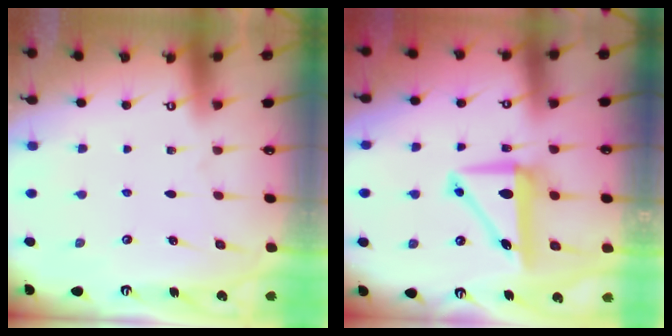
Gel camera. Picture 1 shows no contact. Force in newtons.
{"total": 8.5, "press": 8.2, "slide": 1.9}